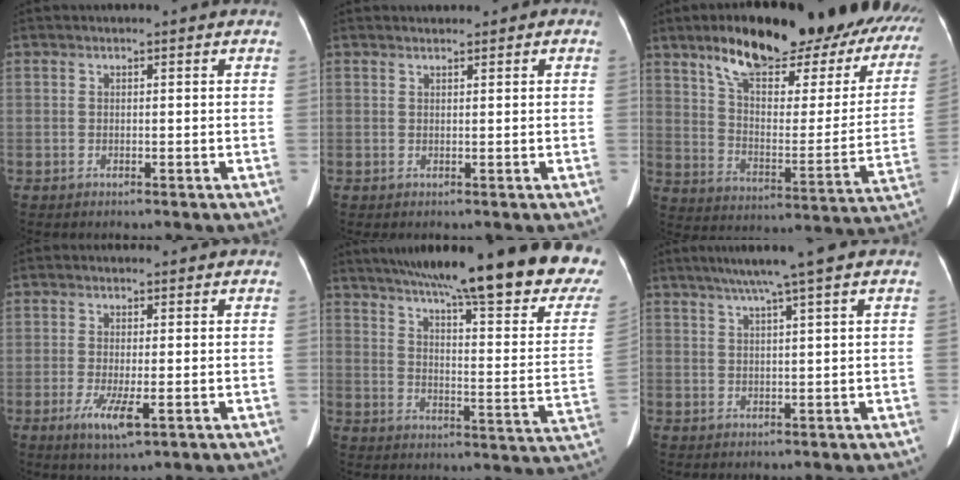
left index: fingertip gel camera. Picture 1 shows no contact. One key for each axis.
{"total": 0.7, "fx": 0.6, "fy": 0.4, "fz": 0.1, "tx": -0.001, "ty": 0.008, "tz": 0.007}
{"total": 28.6, "fx": 20.9, "fy": 8.9, "fz": 17.4, "tx": -0.232, "ty": 0.014, "tz": 0.270}
{"total": 4.5, "fx": -1.5, "fy": 1.0, "fz": 4.1, "tx": -0.078, "ty": -0.010, "tz": -0.021}
{"total": 28.5, "fx": 22.9, "fy": 2.4, "fz": 16.8, "tx": -0.224, "ty": -0.060, "tz": 0.295}
{"total": 5.3, "fx": 3.6, "fy": -1.3, "fz": 3.6, "tx": -0.061, "ty": 0.017, "tz": 0.061}